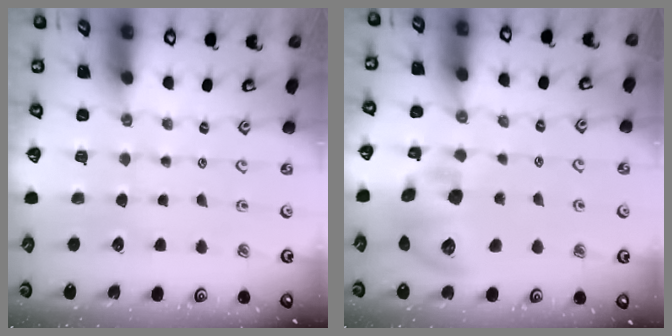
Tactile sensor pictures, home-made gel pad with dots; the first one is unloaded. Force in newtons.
{"total": 13.1, "press": 13.0, "slide": 2.0}